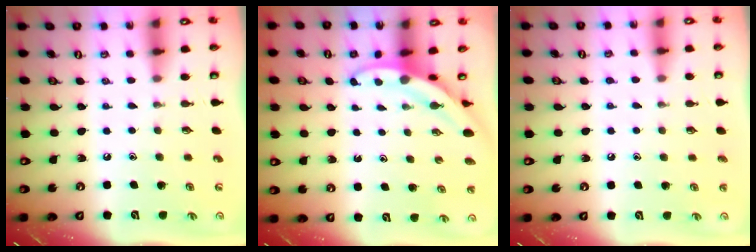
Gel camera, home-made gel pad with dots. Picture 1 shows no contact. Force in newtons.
{"total": 3.6, "press": 3.6, "slide": 0.1}
{"total": 3.6, "press": 3.6, "slide": 0.3}